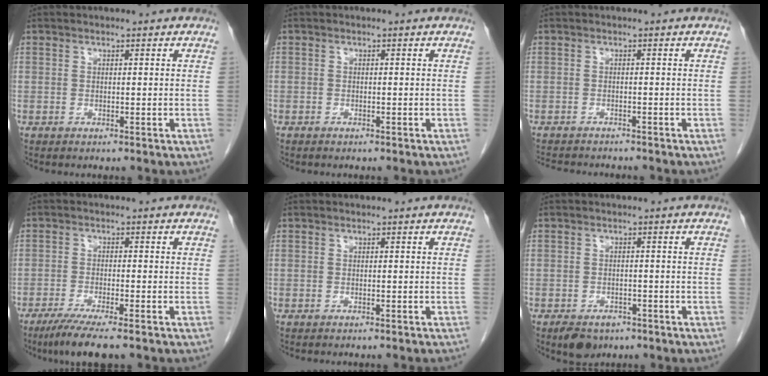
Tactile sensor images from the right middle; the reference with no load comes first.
{"total": 0.8, "force": [-0.6, 0.4, 0.2], "torque": [-0.007, 0.000, -0.010]}
{"total": 6.5, "force": [-6.0, 1.5, 2.0], "torque": [-0.027, -0.004, -0.086]}
{"total": 6.9, "force": [-5.2, 0.3, 4.6], "torque": [-0.075, -0.017, -0.083]}
{"total": 2.2, "force": [-2.0, -0.1, 0.9], "torque": [-0.013, 0.003, -0.024]}
{"total": 4.4, "force": [-3.0, 2.6, 1.9], "torque": [-0.029, -0.001, -0.041]}